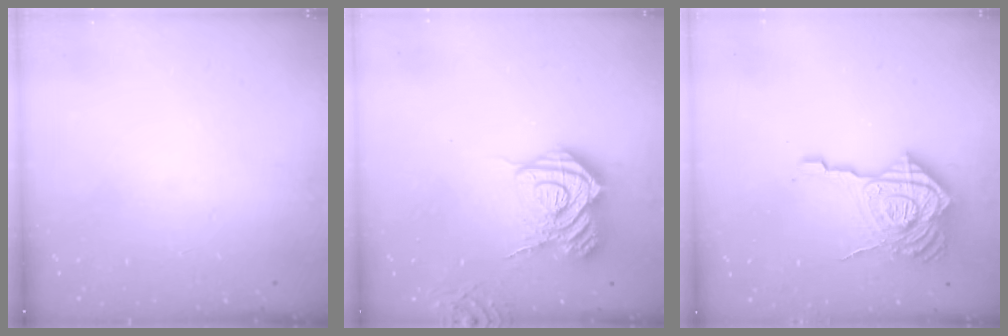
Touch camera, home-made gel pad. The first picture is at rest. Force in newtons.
{"total": 16.2, "press": 16.1, "slide": 1.9}
{"total": 23.2, "press": 23.0, "slide": 2.5}